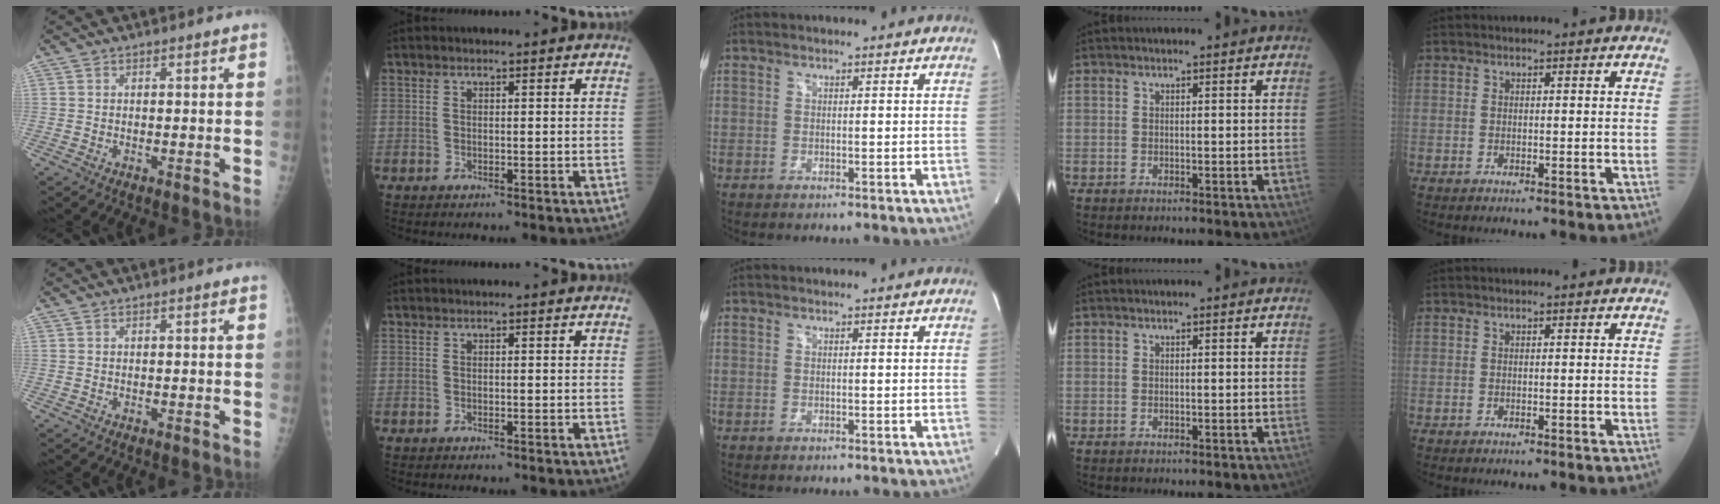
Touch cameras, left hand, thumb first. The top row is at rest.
{}